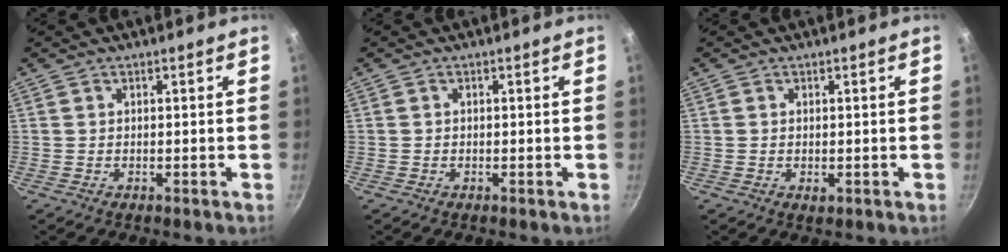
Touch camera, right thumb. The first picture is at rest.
{"total": 0.0}
{"total": 1.1, "force": [-0.1, 0.7, 0.9], "torque": [-0.013, -0.002, -0.002]}